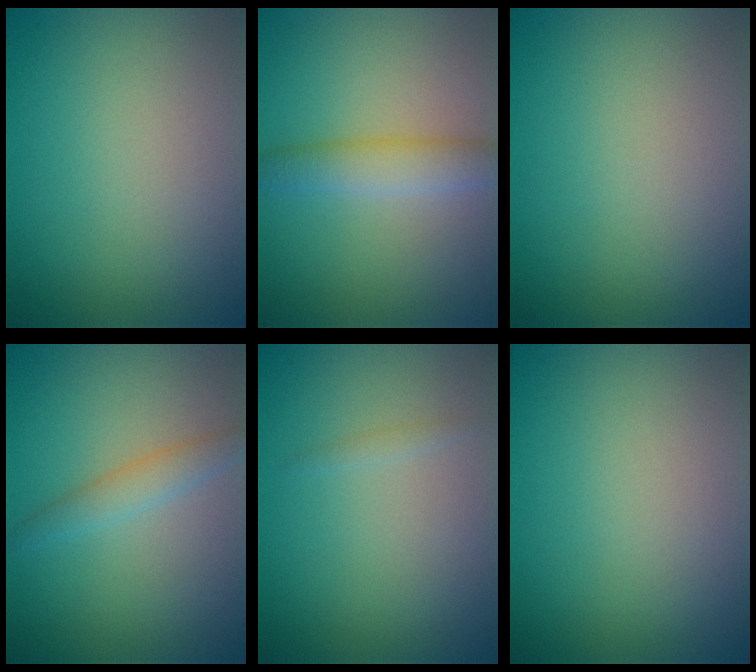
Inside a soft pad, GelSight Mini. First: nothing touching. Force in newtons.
{"total": 2.9, "press": 2.9, "slide": 0.1}
{"total": 0.0}
{"total": 1.9, "press": 1.9, "slide": 0.1}
{"total": 0.6, "press": 0.6, "slide": 0.0}
{"total": 0.0}